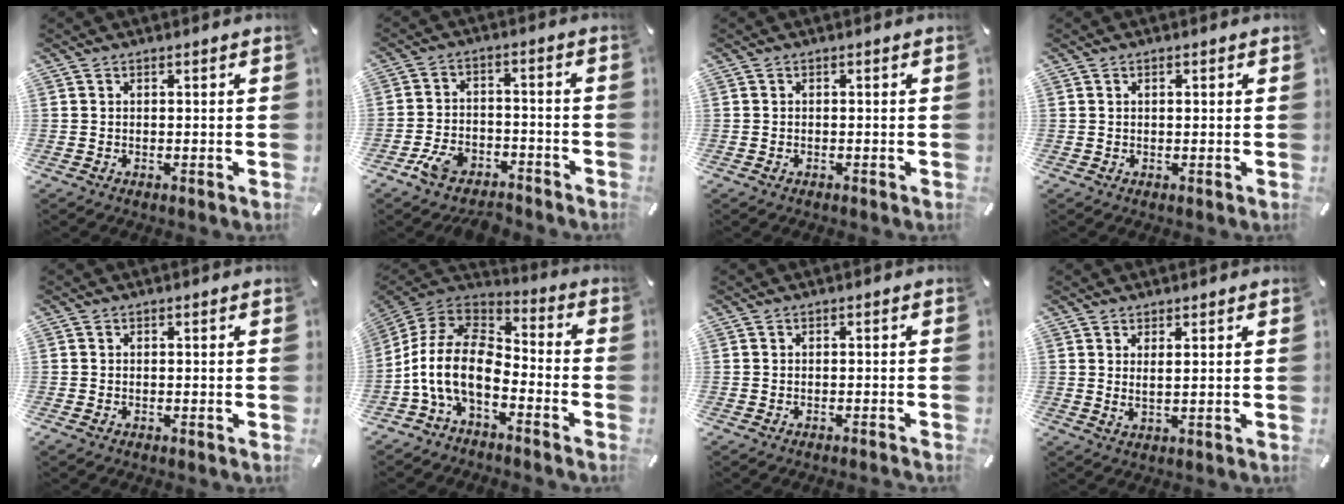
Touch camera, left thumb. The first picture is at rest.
{"total": 7.4, "force": [-5.5, 3.8, 3.0], "torque": [-0.063, 0.031, -0.105]}
{"total": 0.6, "force": [-0.4, 0.3, 0.3], "torque": [-0.006, -0.001, -0.007]}
{"total": 0.8, "force": [0.3, 0.4, 0.7], "torque": [-0.013, 0.004, 0.003]}
{"total": 0.5, "force": [-0.4, 0.3, 0.1], "torque": [-0.002, 0.001, -0.009]}
{"total": 15.0, "force": [-6.5, 8.5, 10.5], "torque": [-0.223, 0.018, -0.117]}
{"total": 1.0, "force": [-0.9, 0.0, 0.3], "torque": [-0.008, -0.002, -0.017]}
{"total": 2.3, "force": [1.5, -0.1, 1.7], "torque": [-0.029, -0.007, 0.024]}